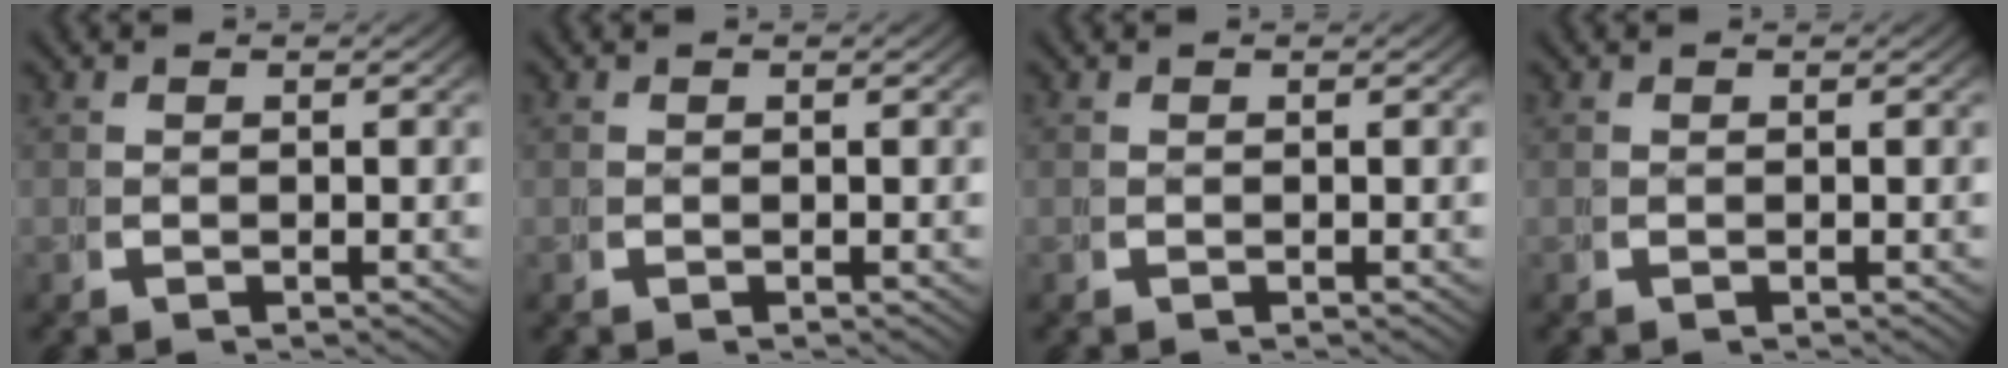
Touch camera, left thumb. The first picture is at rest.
{"total": 0.0}
{"total": 0.0}
{"total": 0.0}